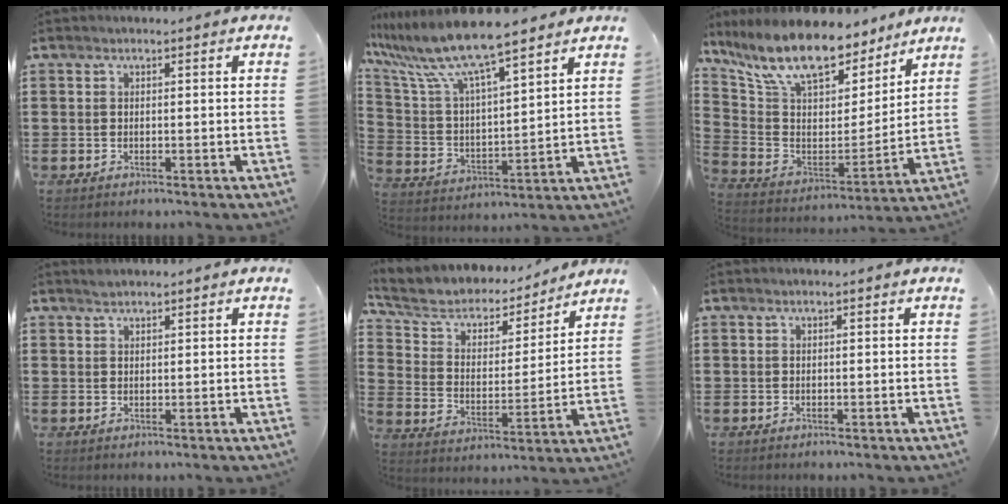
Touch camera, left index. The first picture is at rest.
{"total": 10.4, "force": [8.9, 0.7, 5.4], "torque": [-0.149, -0.054, 0.148]}
{"total": 13.6, "force": [10.7, 4.7, 7.0], "torque": [-0.176, -0.061, 0.191]}
{"total": 1.1, "force": [1.1, 0.3, 0.3], "torque": [-0.007, 0.000, 0.021]}
{"total": 5.7, "force": [4.5, 2.8, 2.0], "torque": [-0.069, -0.028, 0.071]}
{"total": 0.0}